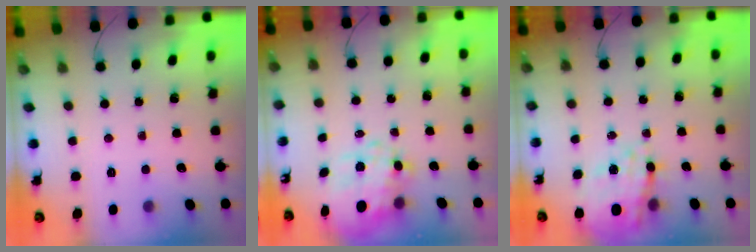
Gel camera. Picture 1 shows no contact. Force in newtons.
{"total": 11.9, "press": 11.7, "slide": 2.5}
{"total": 18.9, "press": 18.5, "slide": 3.8}